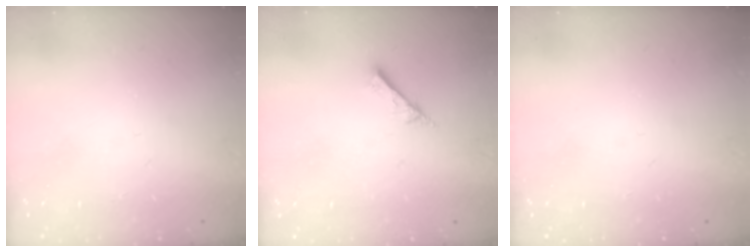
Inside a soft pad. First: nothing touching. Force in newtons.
{"total": 3.6, "press": 3.6, "slide": 0.1}
{"total": 0.0}